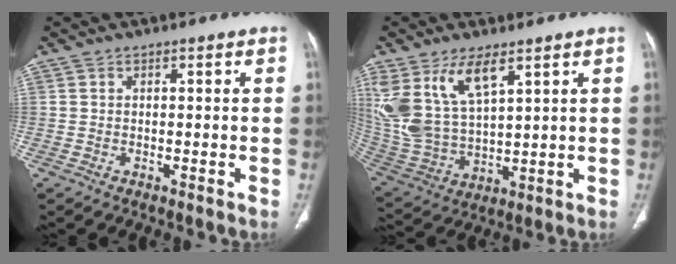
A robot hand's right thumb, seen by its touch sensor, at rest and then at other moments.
{"total": 14.7, "force": [7.7, 6.5, 10.7], "torque": [-0.220, -0.027, 0.172]}